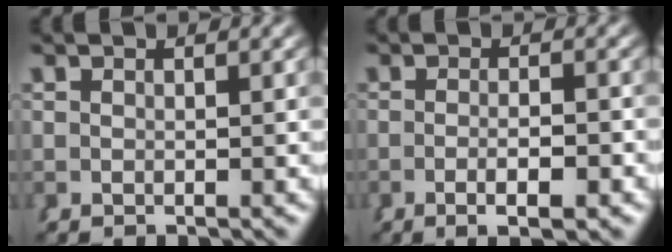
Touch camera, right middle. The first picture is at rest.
{"total": 3.8, "force": [-2.3, 0.4, 2.9], "torque": [-0.046, -0.005, -0.033]}